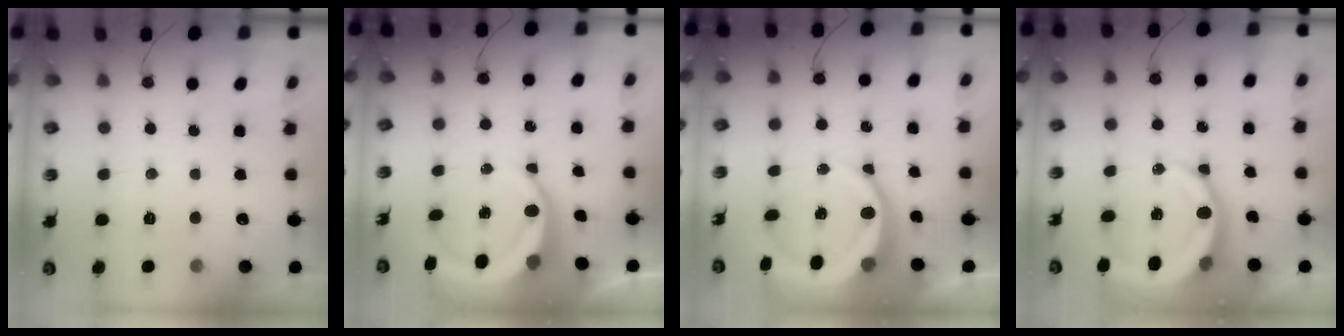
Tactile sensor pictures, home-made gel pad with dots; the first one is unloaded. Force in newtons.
{"total": 10.2, "press": 10.1, "slide": 1.3}
{"total": 14.6, "press": 14.4, "slide": 2.5}
{"total": 13.4, "press": 13.3, "slide": 1.5}